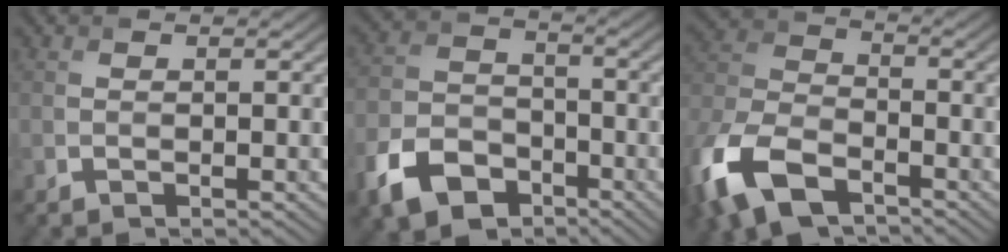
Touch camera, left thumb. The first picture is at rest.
{"total": 9.2, "force": [-5.2, 5.9, 4.8], "torque": [-0.114, -0.016, -0.110]}
{"total": 13.9, "force": [-7.8, 7.3, 8.9], "torque": [-0.236, -0.029, -0.162]}